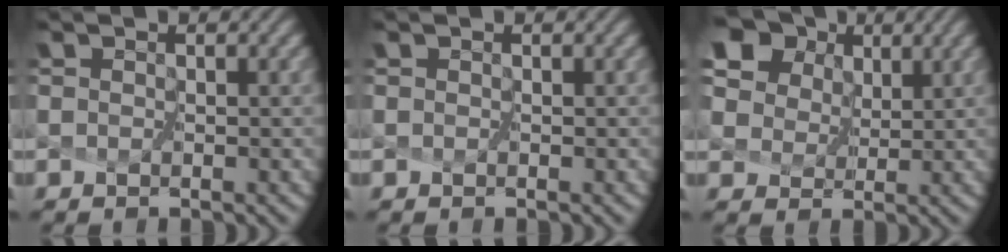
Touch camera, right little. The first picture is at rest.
{"total": 0.0}
{"total": 12.0, "force": [7.0, 8.5, 4.8], "torque": [-0.140, 0.028, 0.137]}